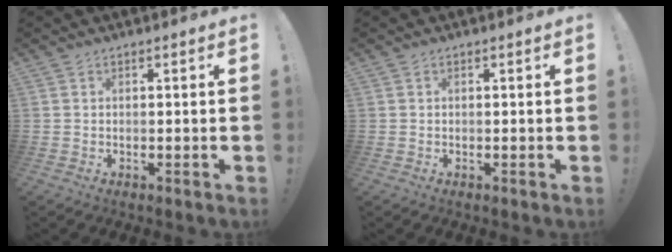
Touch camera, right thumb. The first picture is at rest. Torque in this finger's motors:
{"motor_torque": [-0.32, 0.07, -0.37, 0.05, 0.00]}